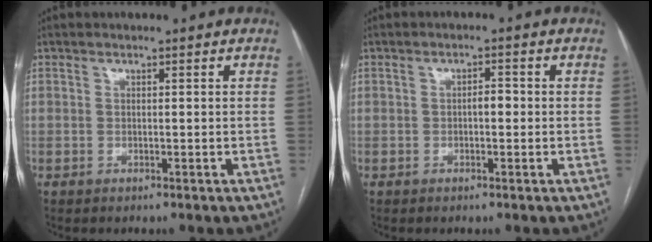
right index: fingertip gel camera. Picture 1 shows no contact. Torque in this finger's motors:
{"motor_torque": [0.57, -0.03, 0.00, 0.04]}